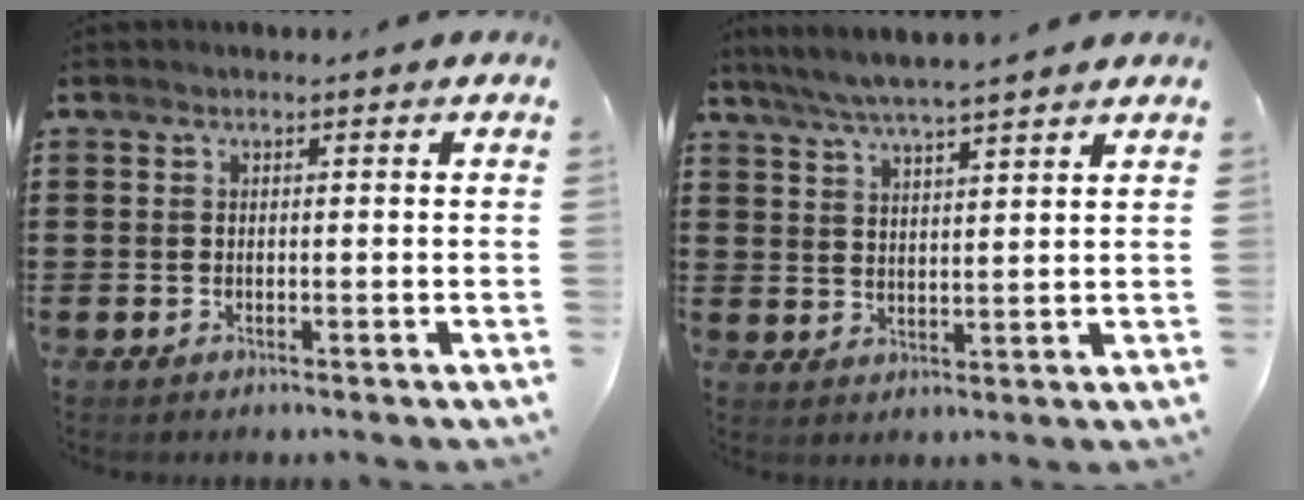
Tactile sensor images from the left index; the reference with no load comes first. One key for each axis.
{"total": 4.7, "fx": 4.3, "fy": -0.1, "fz": 2.1, "tx": -0.052, "ty": -0.016, "tz": 0.075}